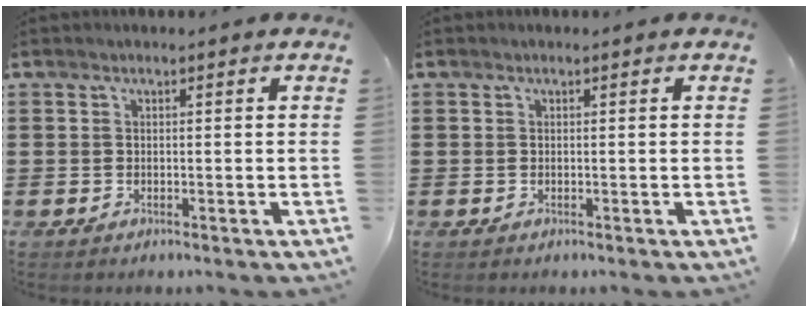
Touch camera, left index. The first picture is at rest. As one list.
[{"total": 0.0}]